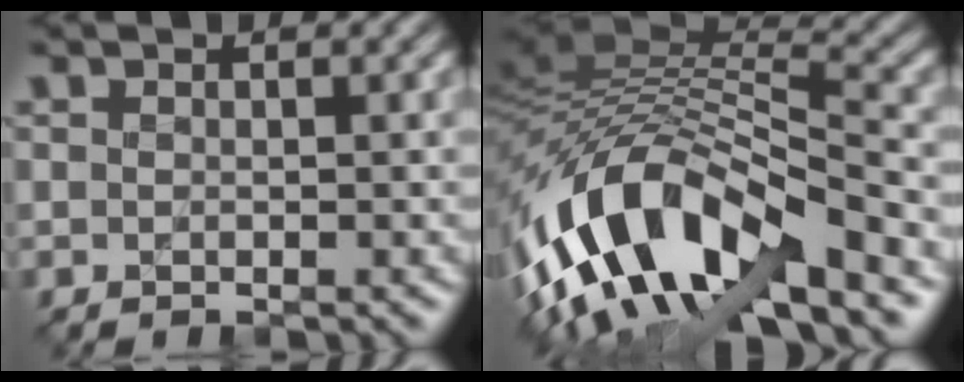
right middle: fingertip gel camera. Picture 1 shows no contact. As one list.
[{"total": 14.1, "force": [-6.3, 5.9, 11.2], "torque": [-0.221, 0.026, -0.115]}]